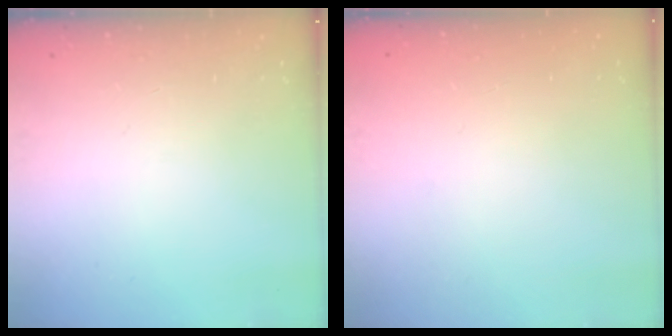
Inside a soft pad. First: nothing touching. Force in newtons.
{"total": 0.7, "press": 0.3, "slide": 0.7}